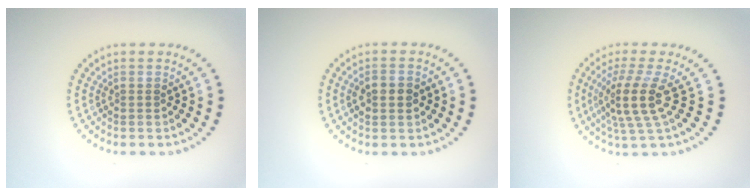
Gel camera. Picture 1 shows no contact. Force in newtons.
{"total": 2.8, "press": 2.8, "slide": 0.3}
{"total": 4.0, "press": 2.9, "slide": 2.8}